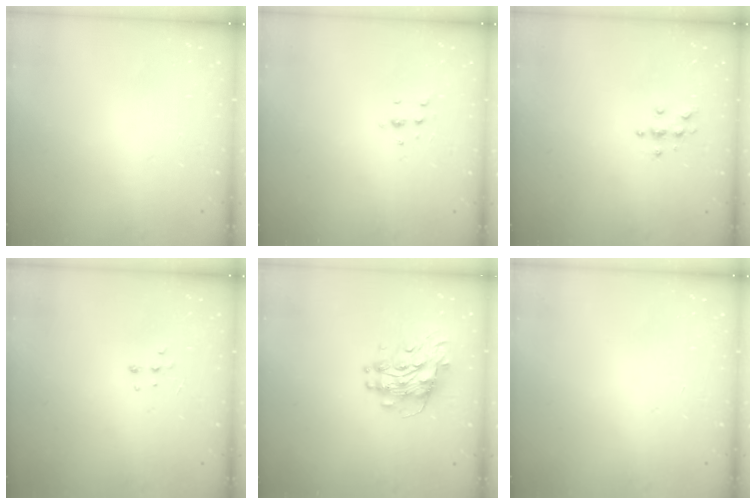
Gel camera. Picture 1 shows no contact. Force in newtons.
{"total": 4.5, "press": 4.3, "slide": 1.3}
{"total": 3.9, "press": 3.9, "slide": 0.6}
{"total": 4.6, "press": 4.5, "slide": 0.8}
{"total": 9.9, "press": 9.9, "slide": 0.9}
{"total": 0.0}